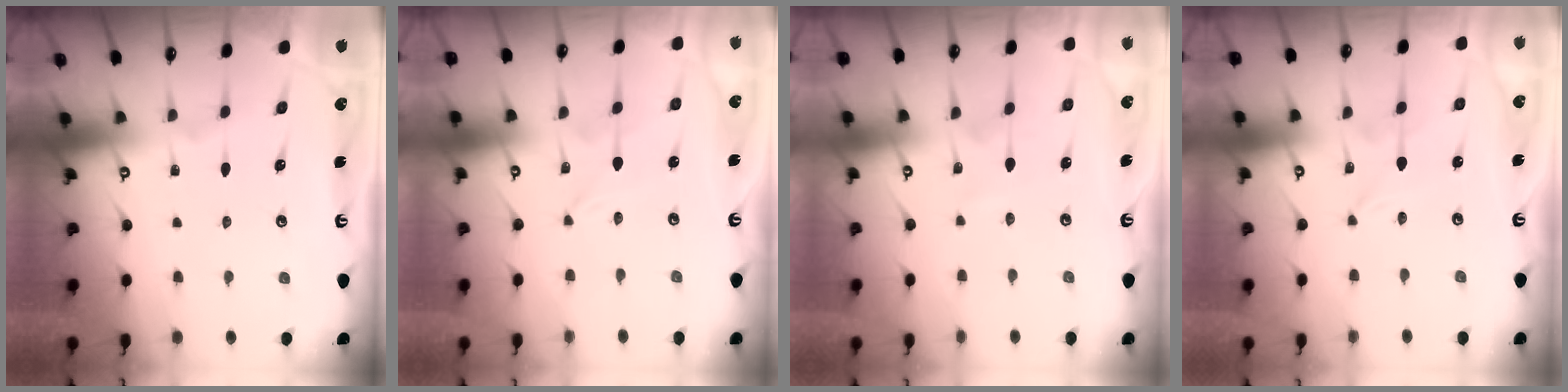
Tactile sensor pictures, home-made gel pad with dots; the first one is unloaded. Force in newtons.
{"total": 0.0}
{"total": 2.2, "press": 2.2, "slide": 0.2}
{"total": 0.0}